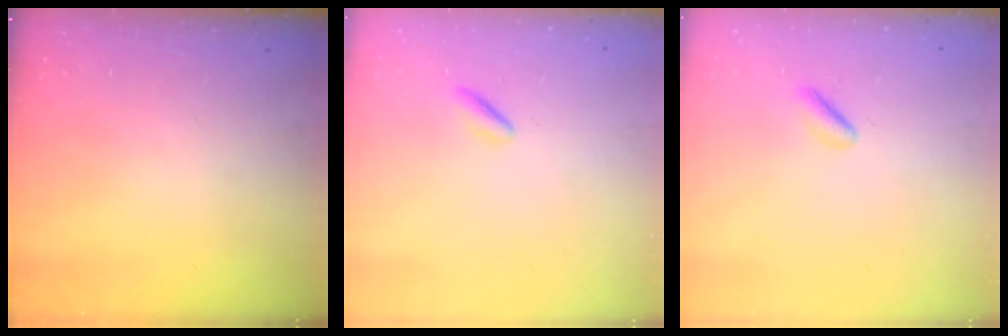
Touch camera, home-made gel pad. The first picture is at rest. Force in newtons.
{"total": 1.4, "press": 1.2, "slide": 0.8}
{"total": 1.8, "press": 1.5, "slide": 0.9}